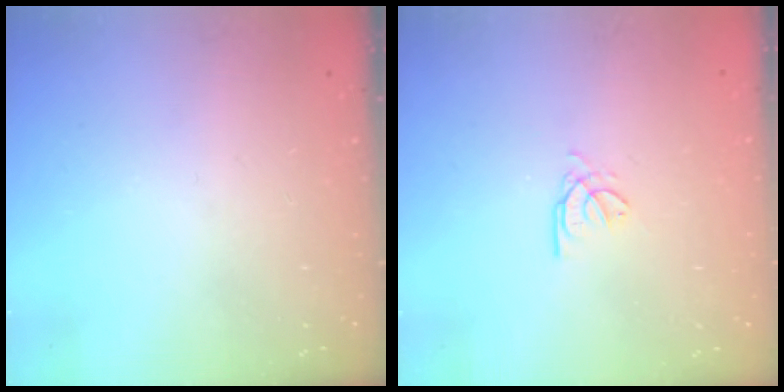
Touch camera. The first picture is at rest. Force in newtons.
{"total": 2.6, "press": 2.6, "slide": 0.3}